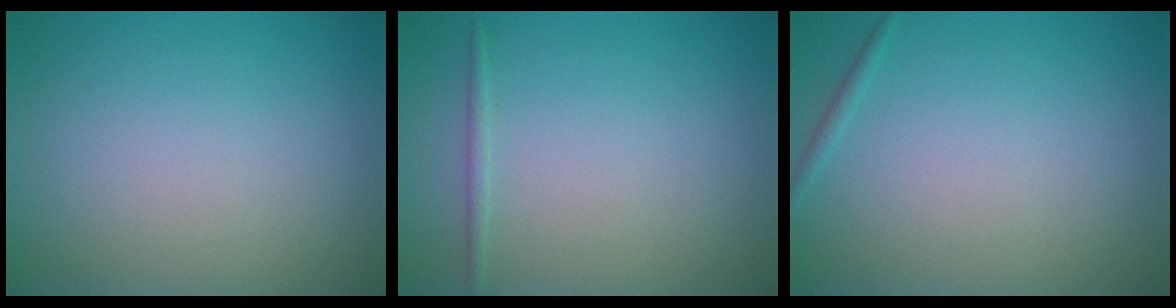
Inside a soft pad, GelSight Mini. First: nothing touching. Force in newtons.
{"total": 0.7, "press": 0.7, "slide": 0.0}
{"total": 0.6, "press": 0.6, "slide": 0.1}